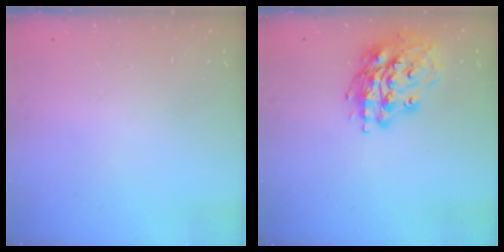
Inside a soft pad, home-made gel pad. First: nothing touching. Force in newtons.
{"total": 16.0, "press": 16.0, "slide": 1.4}